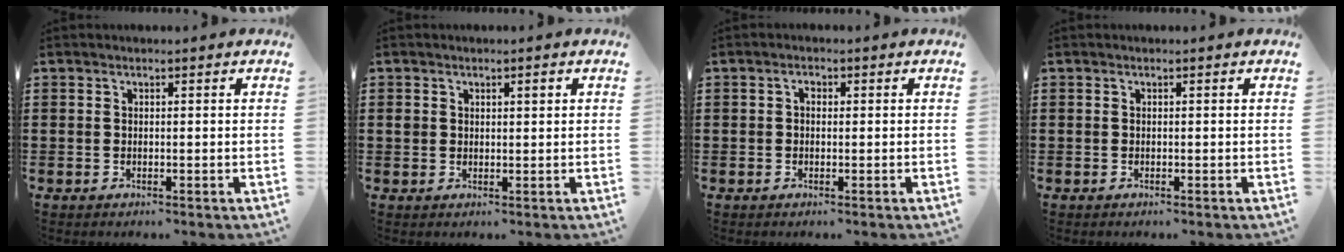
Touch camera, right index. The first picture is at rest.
{"total": 1.4, "force": [0.5, 1.0, 0.9], "torque": [-0.018, 0.008, 0.008]}
{"total": 1.1, "force": [-0.2, 0.8, 0.8], "torque": [-0.017, 0.003, -0.004]}
{"total": 0.0}